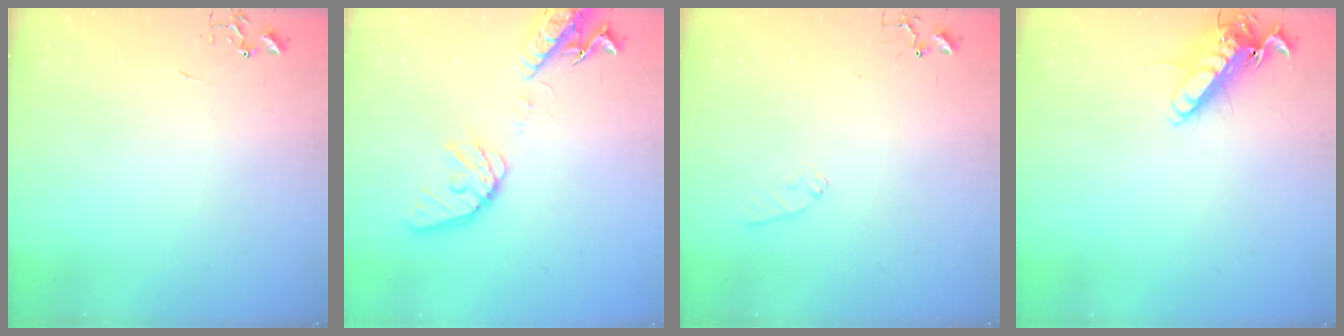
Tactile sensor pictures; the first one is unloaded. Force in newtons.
{"total": 16.0, "press": 15.8, "slide": 2.5}
{"total": 5.7, "press": 5.7, "slide": 0.6}
{"total": 13.3, "press": 13.2, "slide": 1.8}